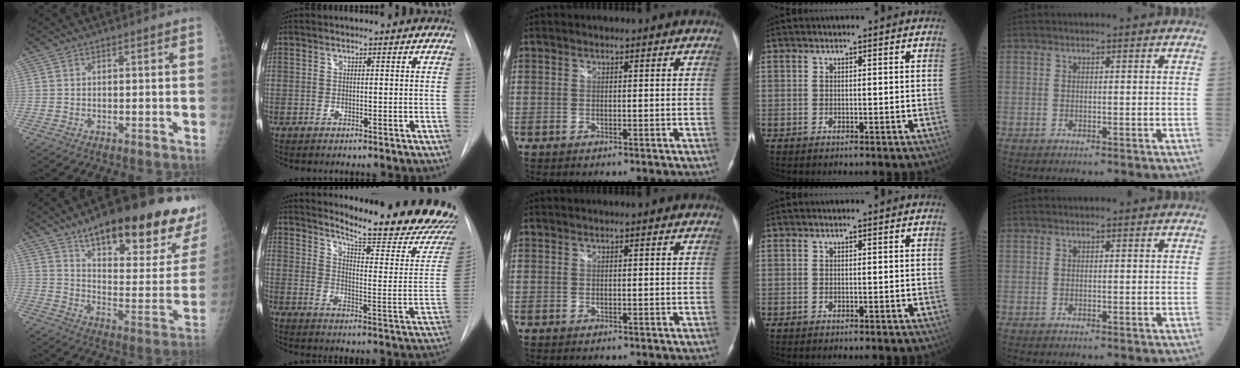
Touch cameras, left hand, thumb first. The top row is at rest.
{"thumb": {"total": 29.2, "force": [19.2, 8.1, 20.4], "torque": [-0.249, -0.071, 0.275]}, "index": {"total": 22.9, "force": [21.0, 0.7, 9.0], "torque": [-0.132, -0.118, 0.258]}}